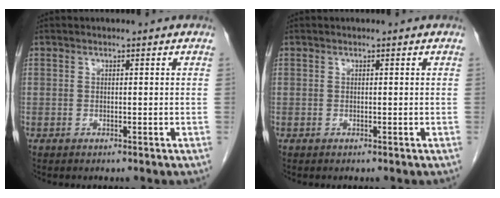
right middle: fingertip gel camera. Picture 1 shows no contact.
{"total": 0.0}